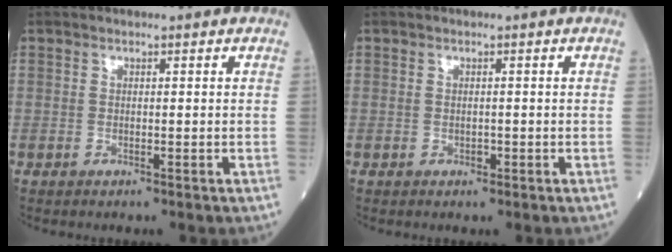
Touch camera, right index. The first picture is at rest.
{"total": 0.8, "force": [-0.2, 0.5, 0.6], "torque": [-0.012, -0.001, -0.002]}